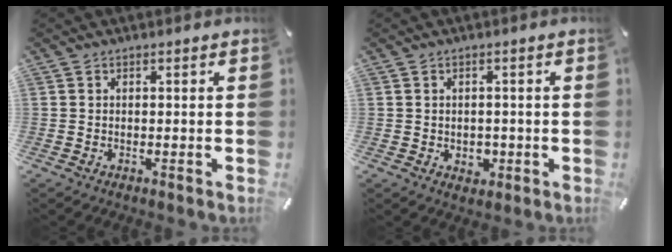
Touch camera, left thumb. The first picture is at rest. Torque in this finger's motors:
{"motor_torque": [0.31, 0.33, 0.00, 0.00, 0.00]}